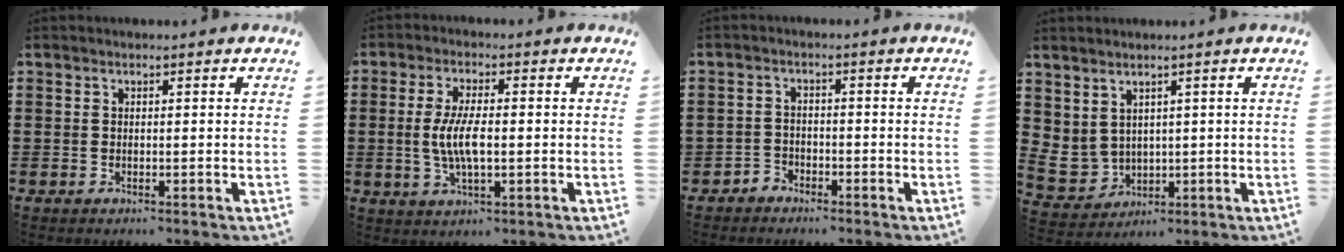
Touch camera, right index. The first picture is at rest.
{"total": 6.4, "force": [-0.5, 2.1, 6.0], "torque": [-0.134, -0.006, -0.018]}
{"total": 2.0, "force": [-1.8, 0.9, -0.1], "torque": [-0.006, 0.004, -0.041]}
{"total": 4.0, "force": [1.9, 3.3, 1.4], "torque": [-0.063, -0.010, 0.033]}